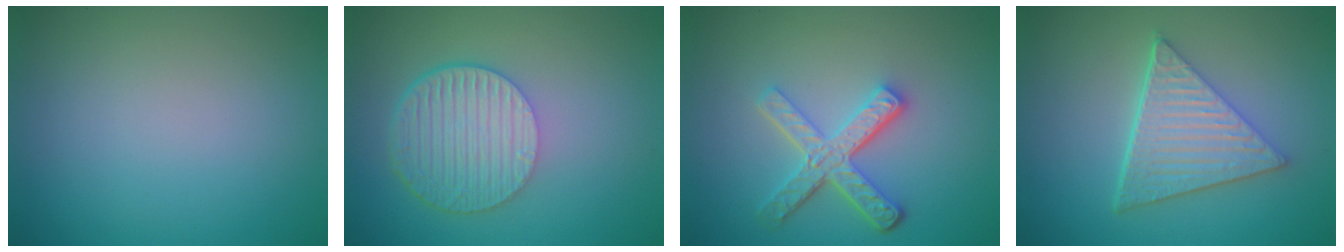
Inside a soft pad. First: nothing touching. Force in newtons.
{"total": 6.5, "press": 4.5, "slide": 4.7}
{"total": 4.8, "press": 3.6, "slide": 3.2}
{"total": 6.1, "press": 4.4, "slide": 4.2}